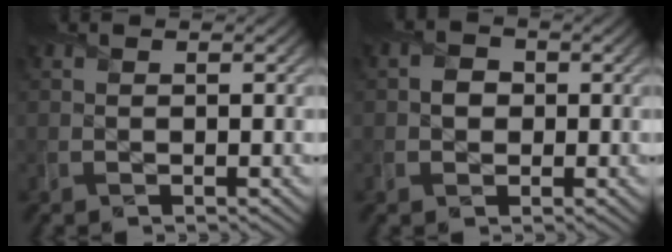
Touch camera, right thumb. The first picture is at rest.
{"total": 2.0, "force": [-0.2, 1.9, 0.7], "torque": [-0.015, 0.000, -0.008]}